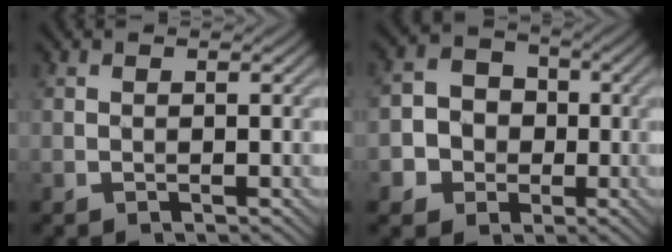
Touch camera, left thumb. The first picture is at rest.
{"total": 5.9, "force": [-1.3, 5.4, 2.0], "torque": [-0.033, 0.002, -0.046]}